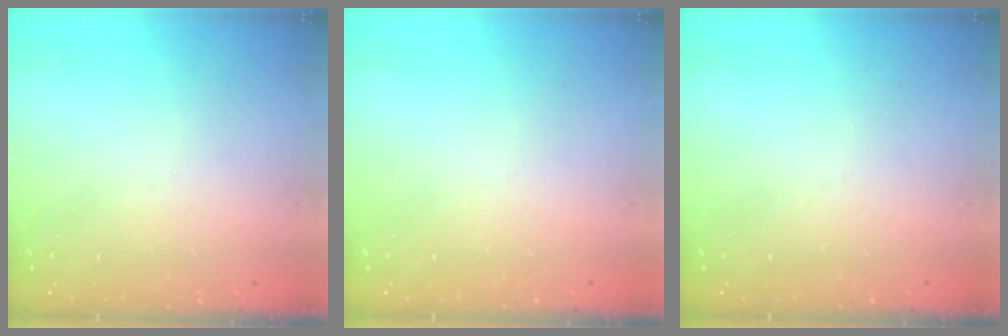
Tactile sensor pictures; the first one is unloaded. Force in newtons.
{"total": 0.0}
{"total": 0.0}